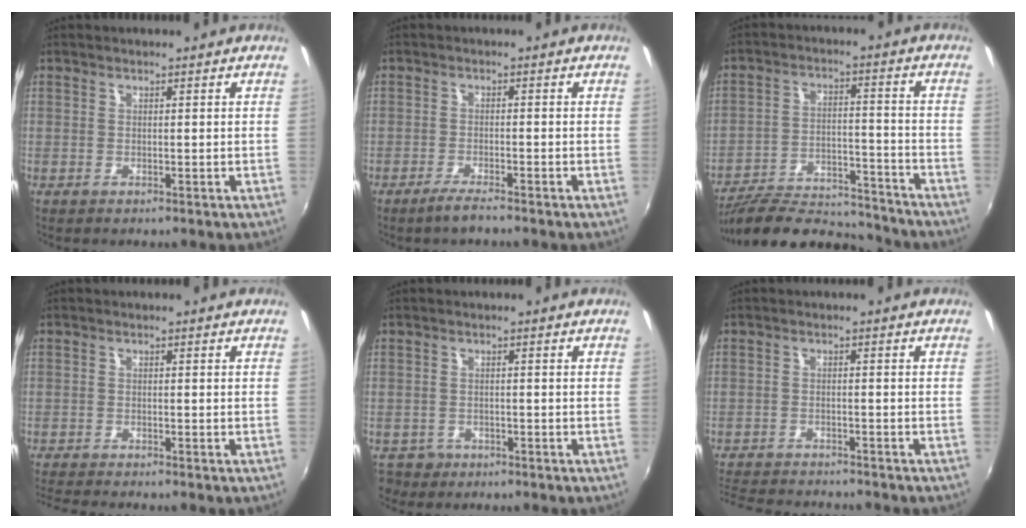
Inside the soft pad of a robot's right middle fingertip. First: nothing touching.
{"total": 3.2, "force": [-2.6, 0.1, 1.8], "torque": [-0.050, -0.006, -0.052]}
{"total": 19.5, "force": [-17.6, 4.7, 6.9], "torque": [-0.136, -0.005, -0.260]}
{"total": 4.5, "force": [-4.2, -0.3, 1.5], "torque": [-0.043, -0.022, -0.077]}
{"total": 3.5, "force": [-2.0, 2.8, 0.6], "torque": [-0.023, -0.002, -0.031]}
{"total": 10.5, "force": [-9.6, 2.3, 3.5], "torque": [-0.094, -0.012, -0.155]}